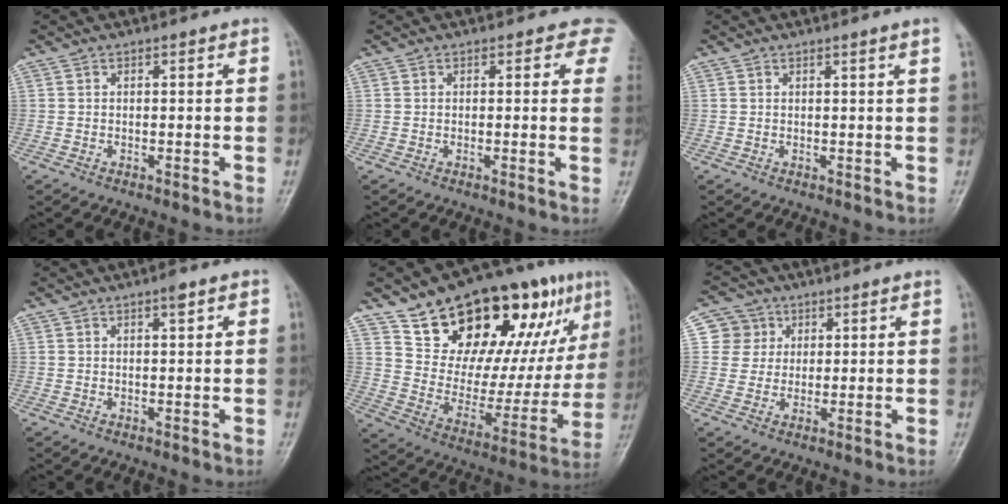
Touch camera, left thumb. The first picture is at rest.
{"total": 3.8, "force": [2.2, 2.3, 2.0], "torque": [0.012, -0.006, 0.005]}
{"total": 1.4, "force": [0.9, -0.5, 1.0], "torque": [-0.023, -0.006, 0.016]}
{"total": 1.8, "force": [0.9, 0.6, 1.5], "torque": [-0.019, 0.000, 0.009]}
{"total": 28.1, "force": [15.6, 12.6, 19.6], "torque": [-0.246, -0.033, 0.253]}
{"total": 5.5, "force": [1.8, 5.2, 0.1], "torque": [0.034, -0.002, 0.026]}